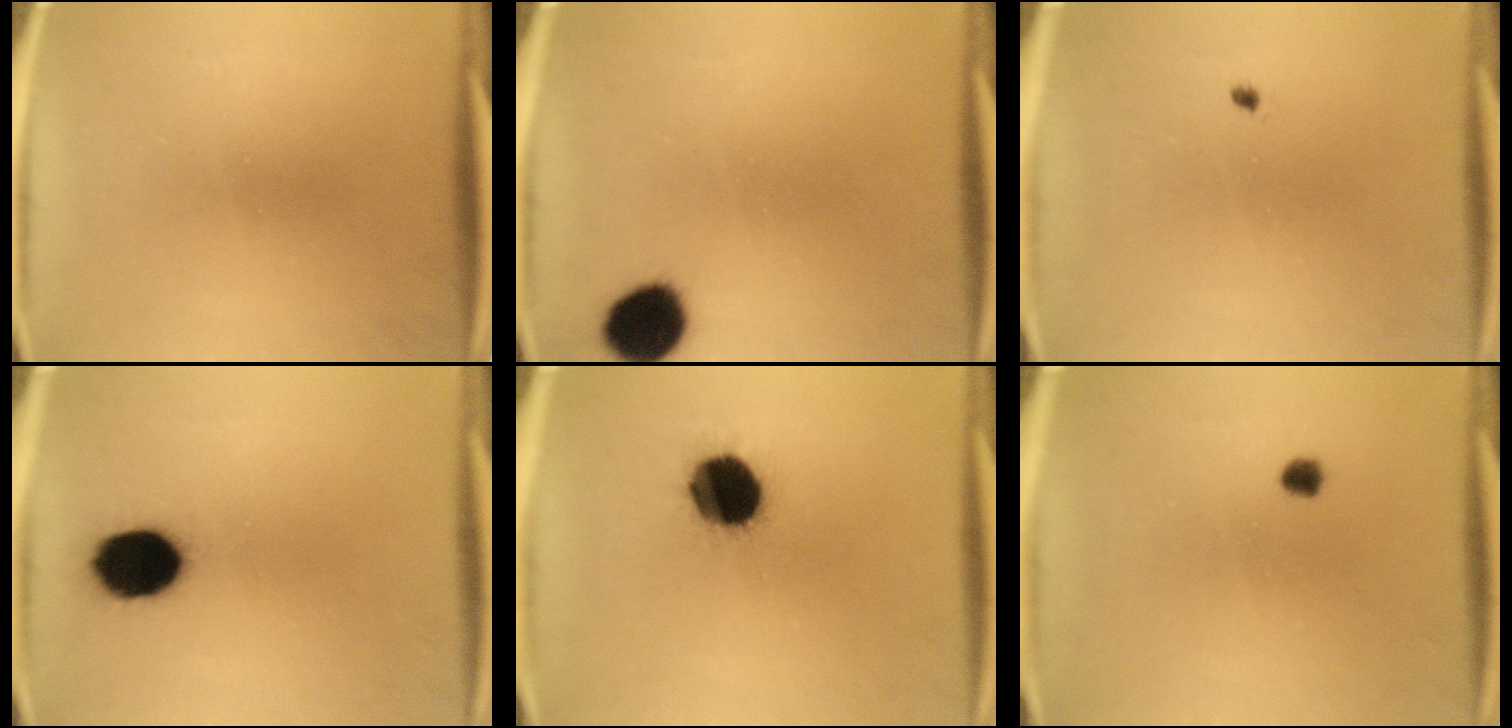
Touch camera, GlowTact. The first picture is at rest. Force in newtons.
{"total": 9.6}
{"total": 0.6}
{"total": 11.6}
{"total": 14.6}
{"total": 1.9}